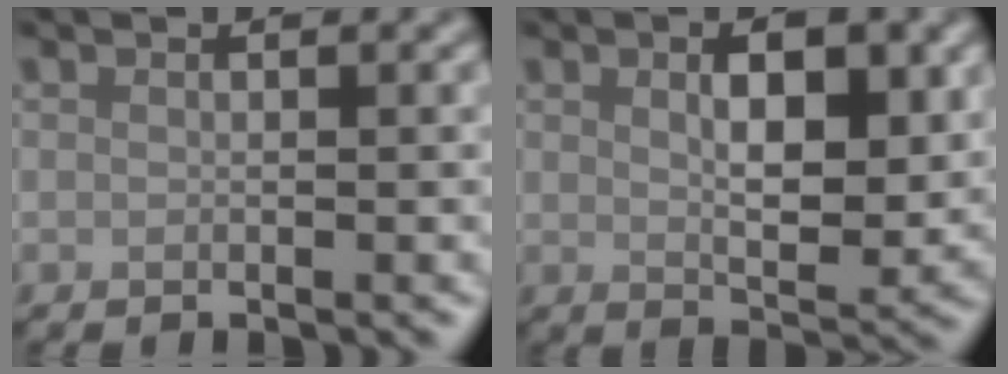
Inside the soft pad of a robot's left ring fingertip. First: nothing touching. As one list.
[{"total": 5.6, "force": [1.3, 2.7, 4.8], "torque": [-0.070, -0.004, 0.024]}]